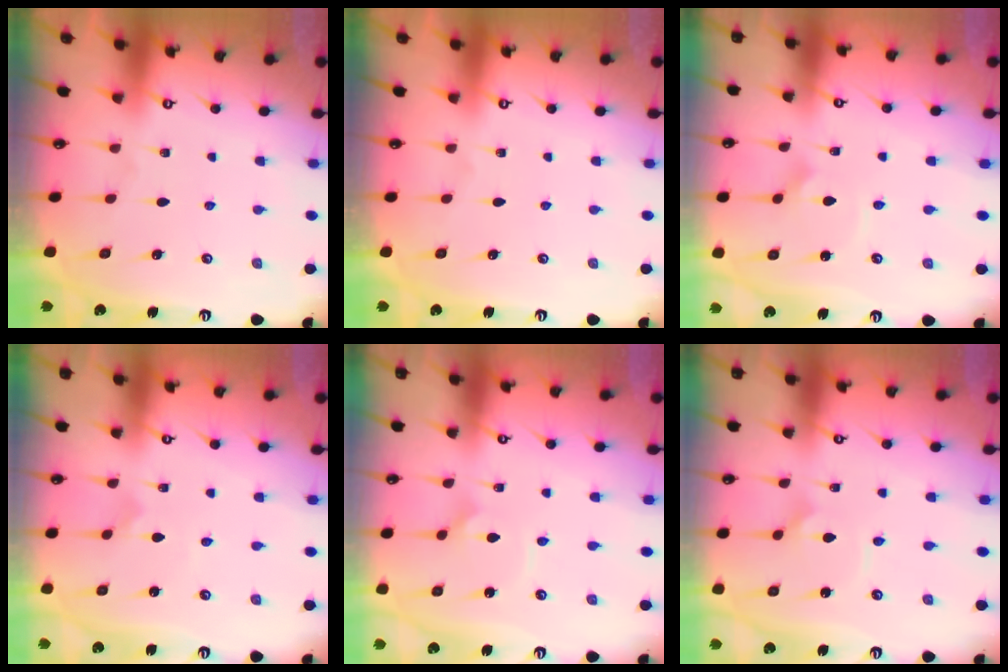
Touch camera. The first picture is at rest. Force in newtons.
{"total": 0.0}
{"total": 2.3, "press": 2.3, "slide": 0.3}
{"total": 0.0}
{"total": 2.0, "press": 2.0, "slide": 0.1}
{"total": 2.0, "press": 2.0, "slide": 0.1}